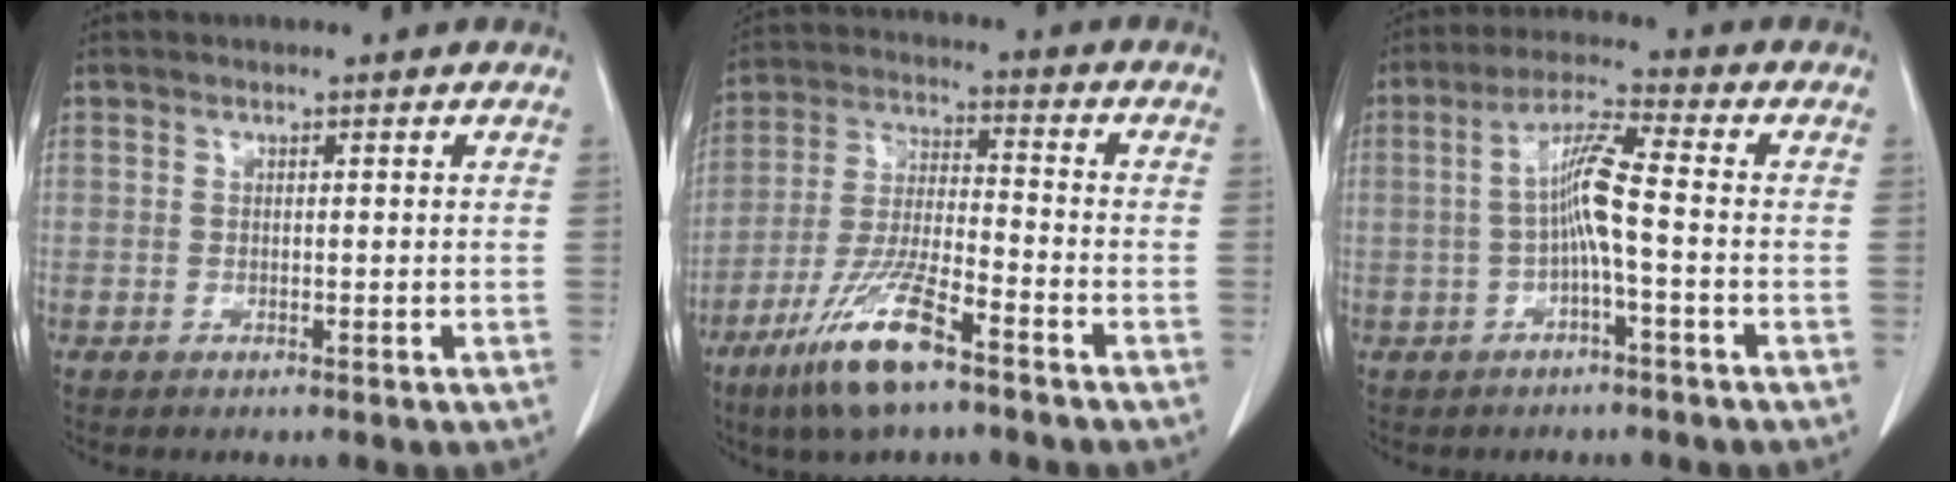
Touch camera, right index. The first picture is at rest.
{"total": 12.3, "force": [-7.8, 1.9, 9.3], "torque": [-0.193, -0.026, -0.147]}
{"total": 6.6, "force": [-0.6, 0.1, 6.5], "torque": [-0.127, 0.014, -0.014]}